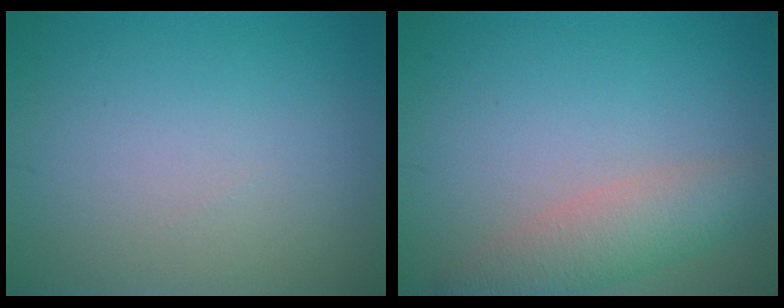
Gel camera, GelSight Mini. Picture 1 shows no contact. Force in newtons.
{"total": 3.9, "press": 3.9, "slide": 0.1}